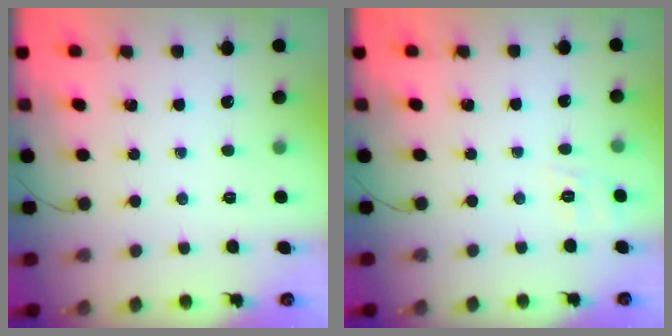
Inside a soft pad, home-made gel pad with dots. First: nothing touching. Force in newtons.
{"total": 6.7, "press": 6.4, "slide": 1.8}